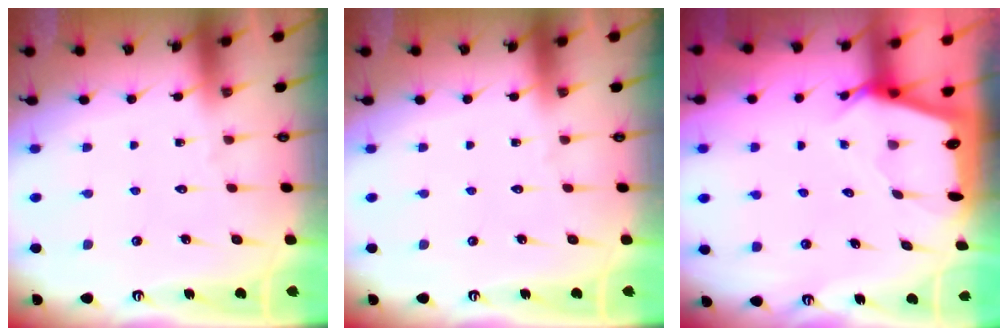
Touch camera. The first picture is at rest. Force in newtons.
{"total": 0.0}
{"total": 2.4, "press": 2.4, "slide": 0.2}